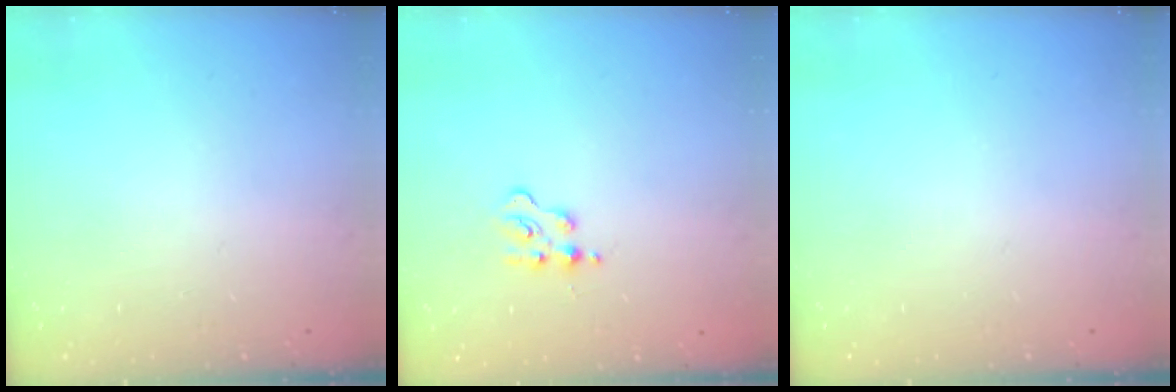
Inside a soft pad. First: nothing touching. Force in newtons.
{"total": 3.7, "press": 3.6, "slide": 0.4}
{"total": 0.0}